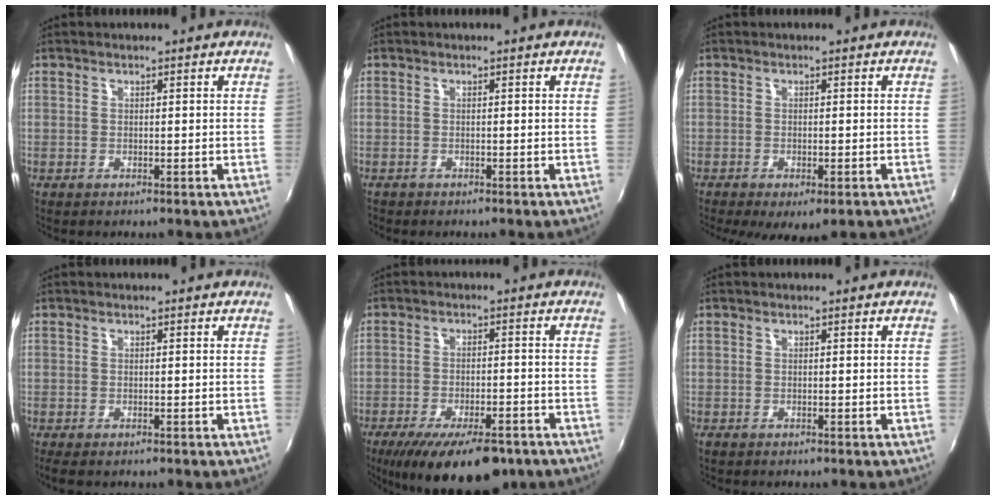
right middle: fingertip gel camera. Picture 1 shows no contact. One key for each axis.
{"total": 0.6, "fx": -0.5, "fy": 0.3, "fz": 0.0, "tx": -0.004, "ty": -0.001, "tz": -0.011}
{"total": 7.0, "fx": -4.4, "fy": 2.6, "fz": 4.8, "tx": -0.092, "ty": -0.029, "tz": -0.059}
{"total": 2.1, "fx": -1.4, "fy": 0.6, "fz": 1.4, "tx": -0.028, "ty": -0.009, "tz": -0.020}
{"total": 16.6, "fx": -11.5, "fy": 6.0, "fz": 10.4, "tx": -0.194, "ty": -0.034, "tz": -0.165}
{"total": 0.0}